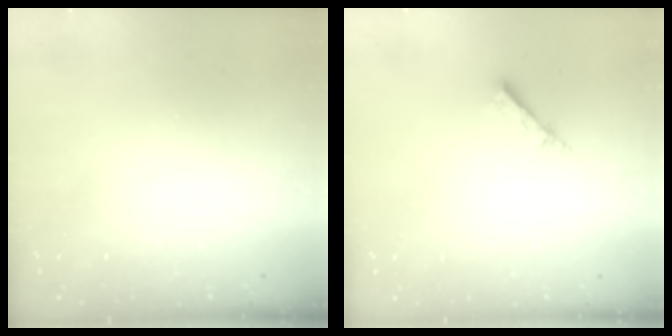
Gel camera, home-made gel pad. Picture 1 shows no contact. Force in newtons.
{"total": 2.6, "press": 2.6, "slide": 0.3}